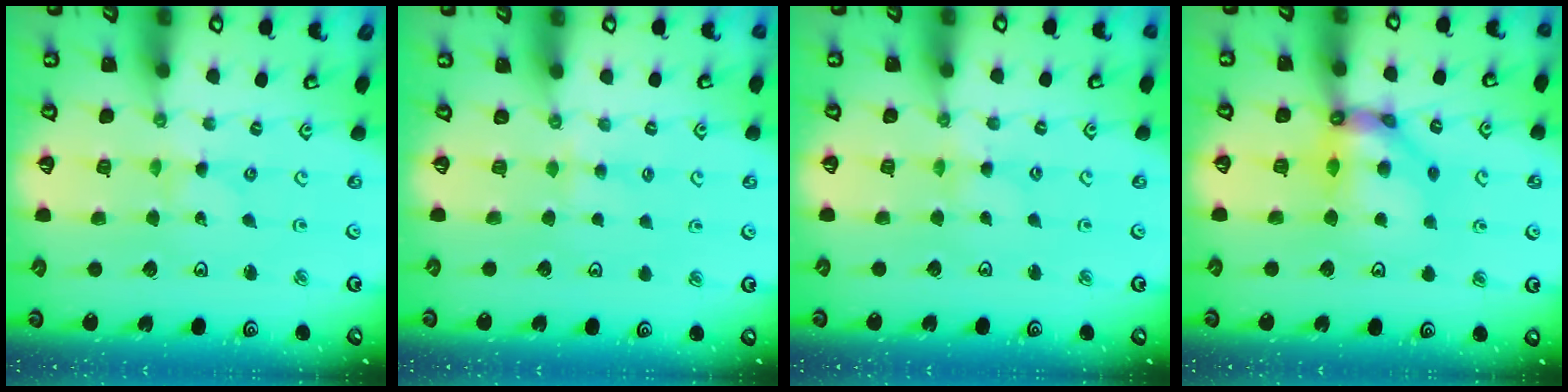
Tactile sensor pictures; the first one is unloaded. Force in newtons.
{"total": 2.8, "press": 2.7, "slide": 0.6}
{"total": 2.5, "press": 2.5, "slide": 0.2}
{"total": 11.1, "press": 11.1, "slide": 1.0}